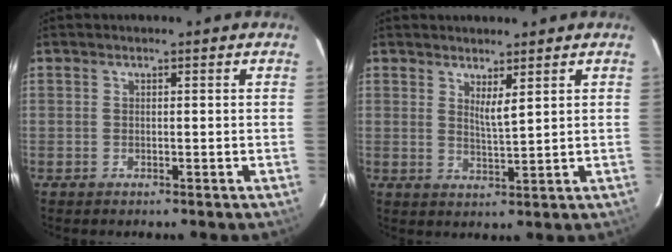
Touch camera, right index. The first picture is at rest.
{"total": 2.6, "force": [1.5, -0.1, 2.1], "torque": [-0.043, -0.014, 0.033]}